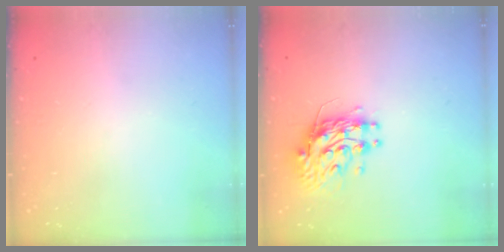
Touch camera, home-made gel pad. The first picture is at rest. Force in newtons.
{"total": 10.8, "press": 10.7, "slide": 0.9}